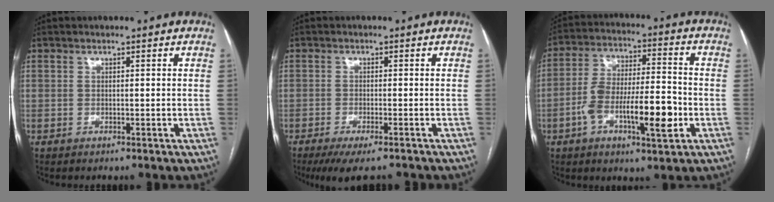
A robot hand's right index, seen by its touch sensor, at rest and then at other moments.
{"total": 9.0, "force": [-7.5, 1.6, 4.7], "torque": [-0.062, -0.016, -0.111]}
{"total": 13.4, "force": [-4.2, 3.5, 12.2], "torque": [-0.219, 0.012, -0.070]}